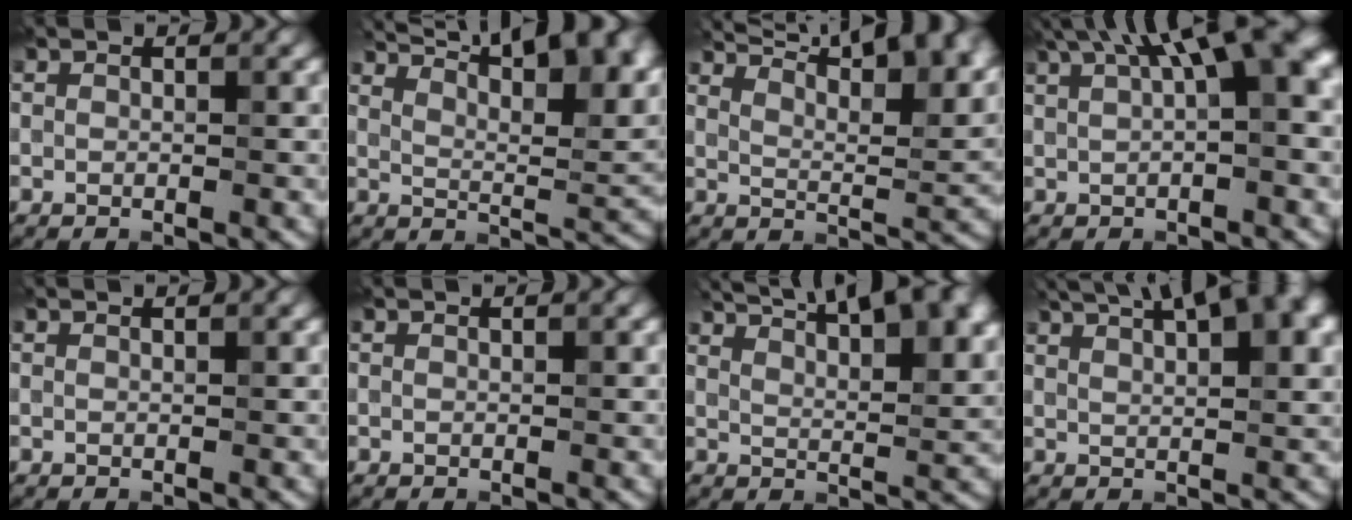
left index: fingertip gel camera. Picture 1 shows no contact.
{"total": 16.7, "force": [11.2, 5.6, 11.1], "torque": [-0.129, 0.045, 0.138]}
{"total": 15.7, "force": [11.6, 4.6, 9.6], "torque": [-0.115, 0.042, 0.134]}
{"total": 10.5, "force": [4.3, 3.2, 9.0], "torque": [-0.109, 0.031, 0.063]}
{"total": 1.2, "force": [0.9, 0.3, 0.8], "torque": [-0.005, -0.006, 0.003]}
{"total": 0.9, "force": [0.6, 0.3, 0.6], "torque": [-0.004, -0.004, 0.001]}
{"total": 13.7, "force": [9.2, 4.4, 9.1], "torque": [-0.110, 0.039, 0.115]}
{"total": 10.3, "force": [6.1, 3.2, 7.6], "torque": [-0.093, 0.032, 0.076]}